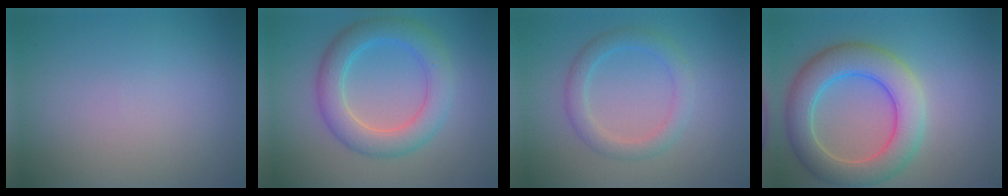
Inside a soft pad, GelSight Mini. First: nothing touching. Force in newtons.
{"total": 5.2, "press": 5.2, "slide": 0.2}
{"total": 2.7, "press": 2.7, "slide": 0.1}
{"total": 6.9, "press": 6.9, "slide": 0.5}